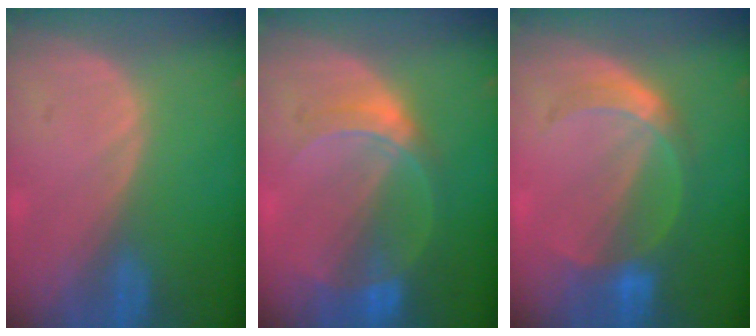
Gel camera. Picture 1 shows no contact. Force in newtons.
{"total": 6.8, "press": 5.9, "slide": 3.2}
{"total": 5.7, "press": 5.4, "slide": 1.9}